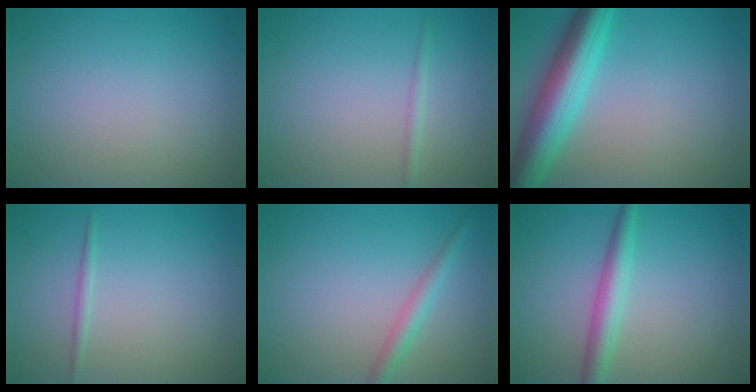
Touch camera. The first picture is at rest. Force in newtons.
{"total": 0.8, "press": 0.8, "slide": 0.1}
{"total": 7.2, "press": 7.2, "slide": 0.2}
{"total": 0.8, "press": 0.8, "slide": 0.0}
{"total": 2.0, "press": 2.0, "slide": 0.1}
{"total": 2.9, "press": 2.9, "slide": 0.1}